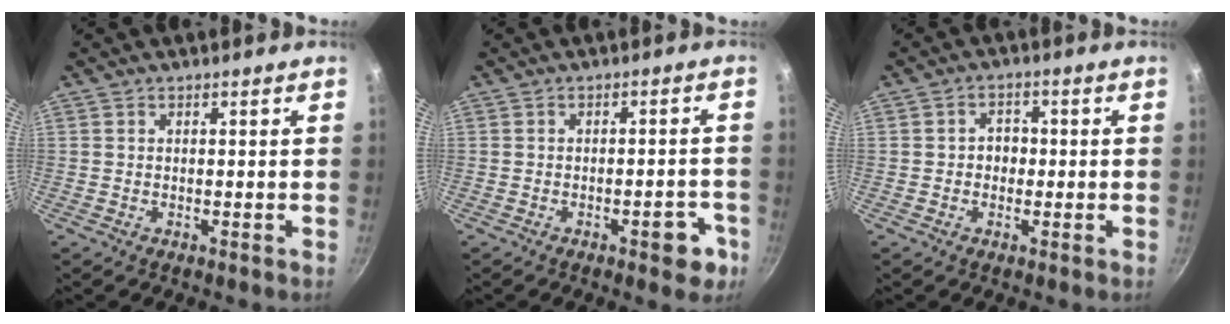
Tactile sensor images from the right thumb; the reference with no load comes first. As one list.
[{"total": 5.7, "force": [-2.8, 2.3, 4.4], "torque": [-0.037, 0.022, -0.030]}, {"total": 3.5, "force": [-0.3, 2.9, 1.8], "torque": [-0.003, 0.011, -0.007]}]